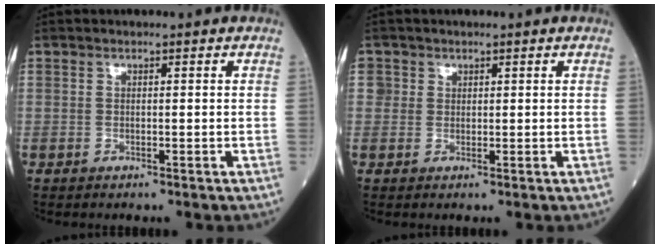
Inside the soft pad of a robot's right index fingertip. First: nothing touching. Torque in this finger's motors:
{"motor_torque": [-0.05, 0.00, -0.04, 0.00]}